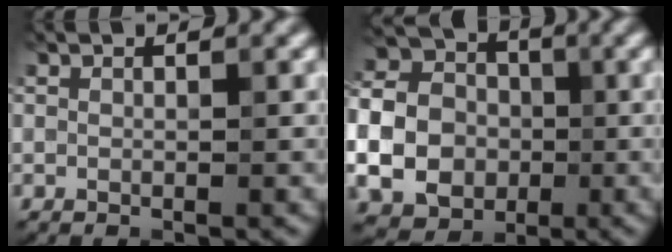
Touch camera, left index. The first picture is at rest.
{"total": 10.0, "force": [-2.2, 8.2, 5.2], "torque": [-0.133, -0.009, -0.056]}